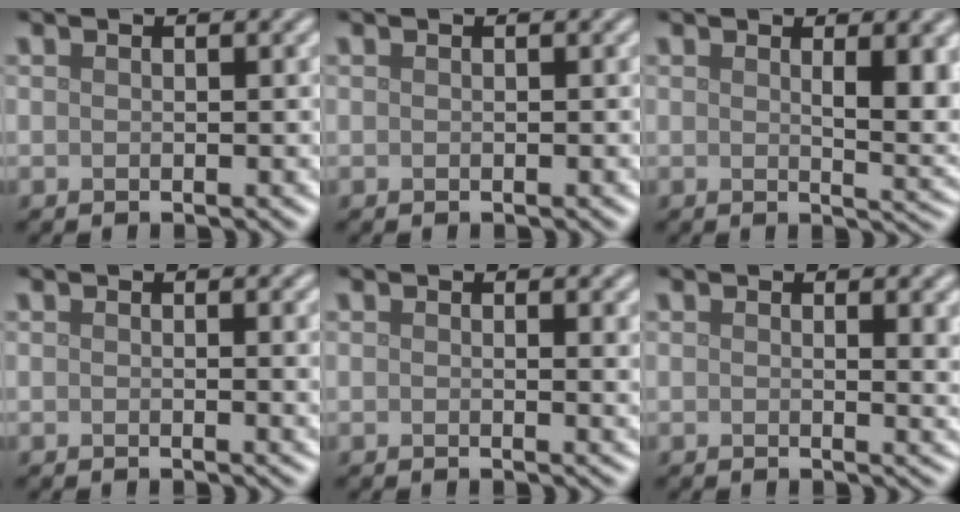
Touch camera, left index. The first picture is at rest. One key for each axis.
{"total": 0.0}
{"total": 4.9, "fx": 1.2, "fy": 1.4, "fz": 4.5, "tx": -0.055, "ty": -0.005, "tz": 0.023}
{"total": 2.2, "fx": 0.4, "fy": 0.6, "fz": 2.0, "tx": -0.018, "ty": 0.000, "tz": 0.003}
{"total": 1.9, "fx": 0.7, "fy": 0.6, "fz": 1.7, "tx": -0.011, "ty": 0.000, "tz": 0.008}
{"total": 3.0, "fx": 1.0, "fy": 1.0, "fz": 2.6, "tx": -0.023, "ty": -0.002, "tz": 0.014}